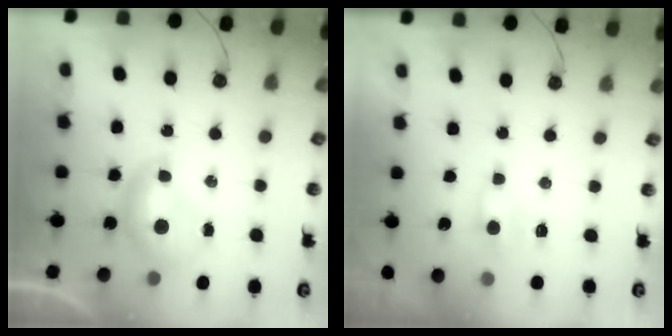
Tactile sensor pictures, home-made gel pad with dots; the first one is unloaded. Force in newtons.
{"total": 0.8, "press": 0.6, "slide": 0.5}